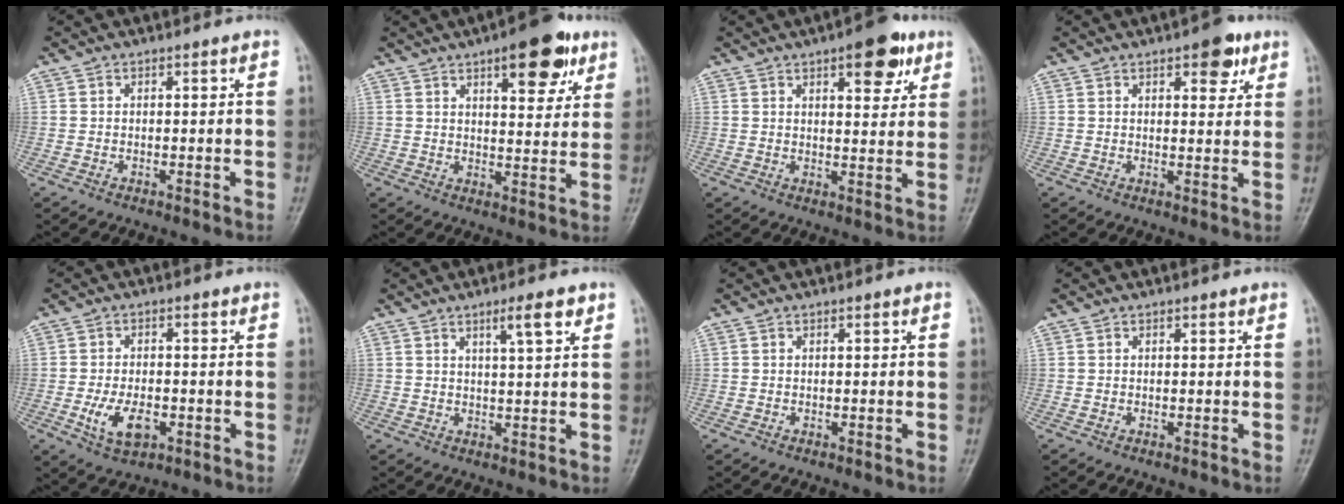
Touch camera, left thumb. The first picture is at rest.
{"total": 12.0, "force": [6.7, 4.7, 8.7], "torque": [-0.086, -0.027, 0.089]}
{"total": 9.1, "force": [5.0, 3.7, 6.6], "torque": [-0.062, -0.019, 0.064]}
{"total": 5.9, "force": [3.3, 2.6, 4.2], "torque": [-0.033, -0.013, 0.039]}
{"total": 6.7, "force": [-2.0, 3.9, 5.1], "torque": [-0.091, 0.001, -0.029]}
{"total": 4.8, "force": [2.8, 0.6, 3.9], "torque": [-0.059, -0.013, 0.046]}
{"total": 0.0}
{"total": 0.0}